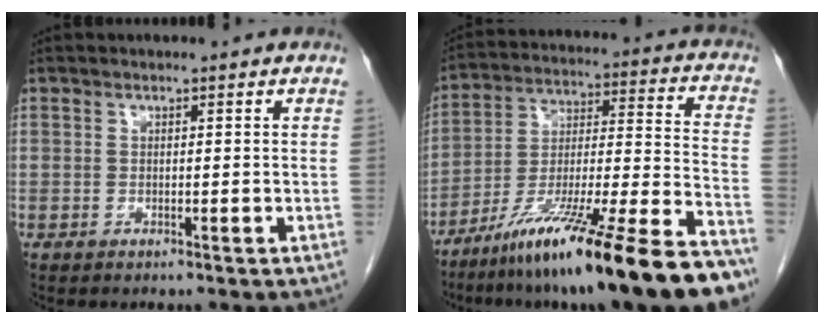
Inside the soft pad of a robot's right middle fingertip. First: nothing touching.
{"total": 24.3, "force": [-17.7, 0.4, 16.6], "torque": [-0.226, -0.027, -0.299]}